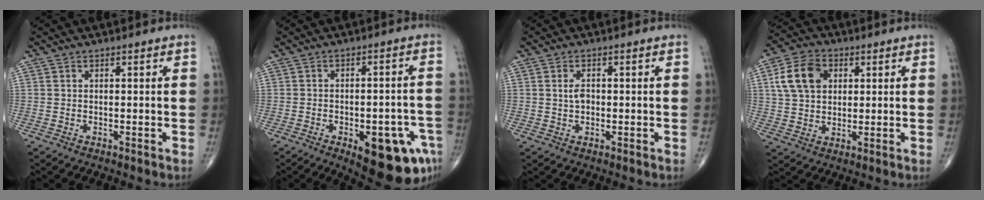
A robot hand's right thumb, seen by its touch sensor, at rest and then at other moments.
{"total": 15.1, "force": [-6.9, 6.0, 12.0], "torque": [-0.104, 0.032, -0.073]}
{"total": 2.2, "force": [0.1, 1.3, 1.7], "torque": [-0.031, 0.000, 0.002]}
{"total": 10.3, "force": [3.0, 7.3, 6.5], "torque": [-0.107, 0.006, 0.052]}